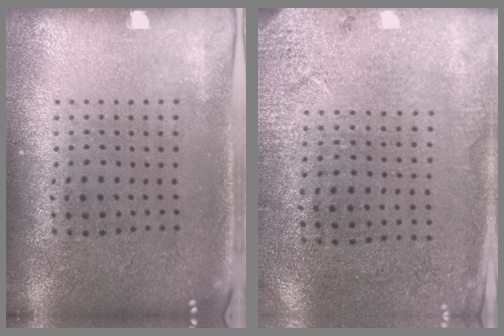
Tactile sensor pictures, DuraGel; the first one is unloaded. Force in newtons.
{"total": 2.7, "press": 2.2, "slide": 1.5}